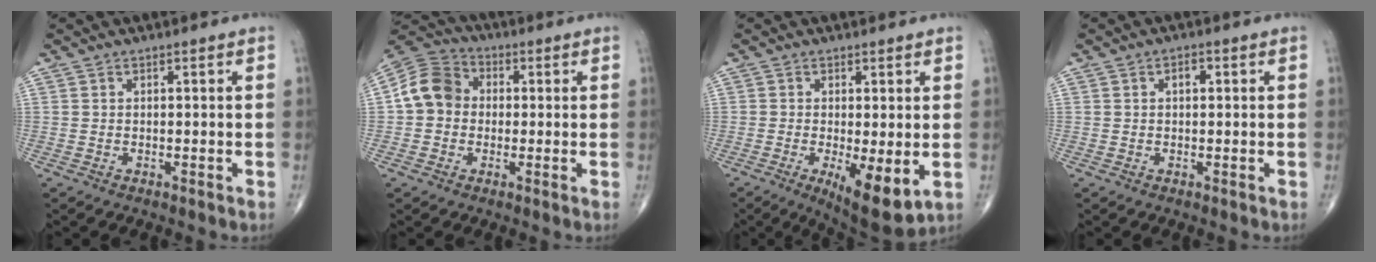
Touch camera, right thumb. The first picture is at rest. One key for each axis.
{"total": 9.4, "fx": 0.1, "fy": 8.0, "fz": 4.9, "tx": -0.078, "ty": 0.028, "tz": -0.013}
{"total": 9.5, "fx": -2.3, "fy": 3.1, "fz": 8.7, "tx": -0.133, "ty": -0.025, "tz": -0.028}
{"total": 1.7, "fx": 0.4, "fy": 1.0, "fz": 1.3, "tx": -0.016, "ty": 0.004, "tz": 0.005}